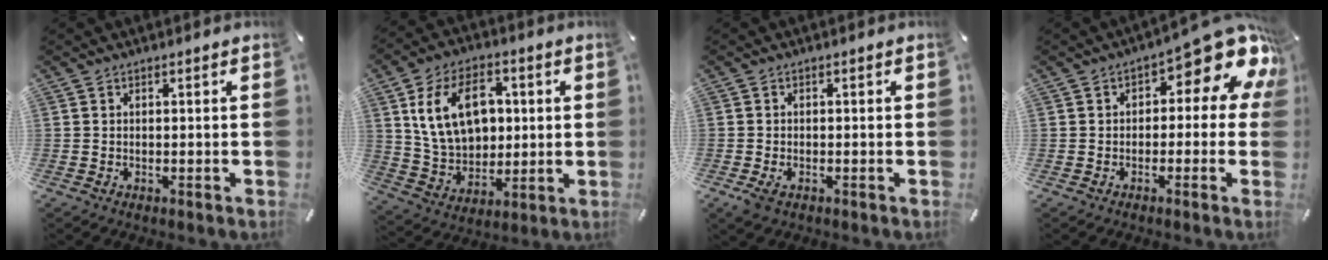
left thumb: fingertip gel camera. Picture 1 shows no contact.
{"total": 15.3, "force": [3.7, 11.5, 9.5], "torque": [-0.184, 0.005, 0.067]}
{"total": 2.0, "force": [-0.8, 1.3, 1.3], "torque": [-0.030, -0.002, -0.016]}
{"total": 11.7, "force": [5.8, 4.5, 9.1], "torque": [-0.116, -0.051, 0.095]}